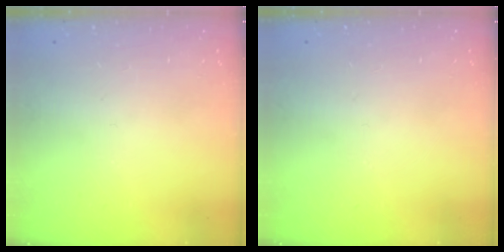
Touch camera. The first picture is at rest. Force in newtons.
{"total": 0.0}